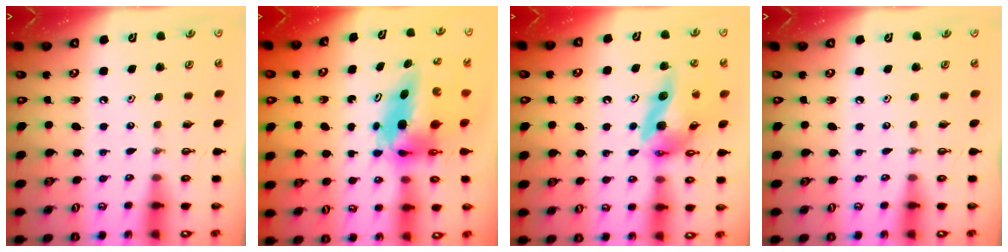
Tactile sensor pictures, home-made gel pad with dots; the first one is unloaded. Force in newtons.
{"total": 7.6, "press": 7.5, "slide": 1.0}
{"total": 14.4, "press": 14.3, "slide": 1.5}
{"total": 0.0}